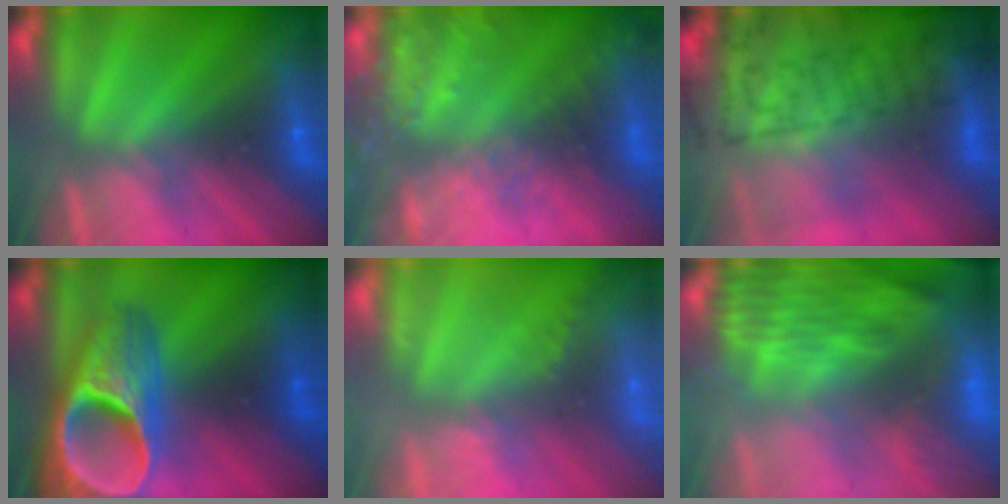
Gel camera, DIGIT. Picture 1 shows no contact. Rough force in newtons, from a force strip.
{"total": 8.2}
{"total": 8.8}
{"total": 9.1}
{"total": 1.1}
{"total": 9.6}